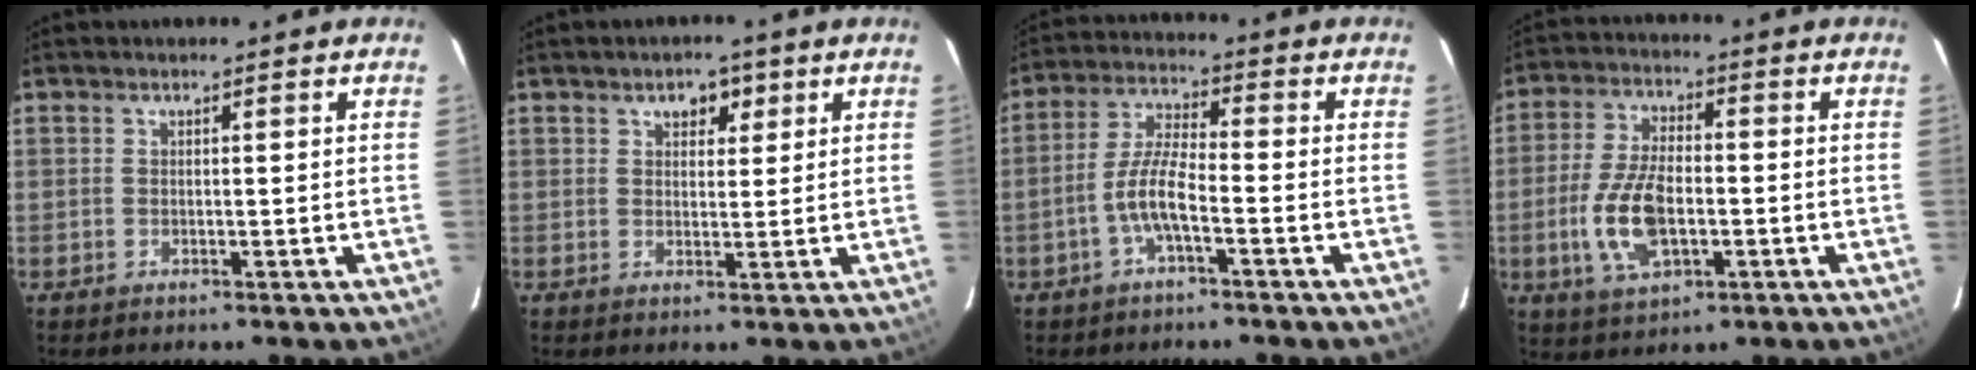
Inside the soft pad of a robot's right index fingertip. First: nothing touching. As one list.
[{"total": 3.7, "force": [1.9, 2.5, 1.9], "torque": [-0.020, 0.009, 0.030]}, {"total": 8.1, "force": [-3.6, 1.7, 7.0], "torque": [-0.156, 0.007, -0.072]}, {"total": 11.6, "force": [-2.8, 5.7, 9.7], "torque": [-0.206, -0.002, -0.047]}]